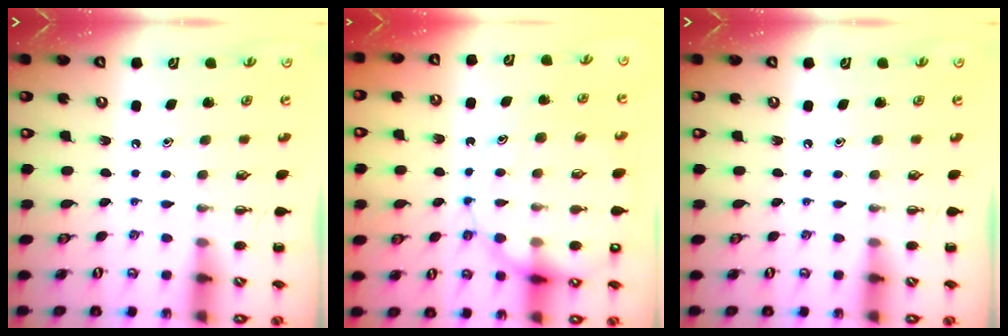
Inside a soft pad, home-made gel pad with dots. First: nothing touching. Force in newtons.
{"total": 15.2, "press": 15.0, "slide": 2.4}
{"total": 0.0}